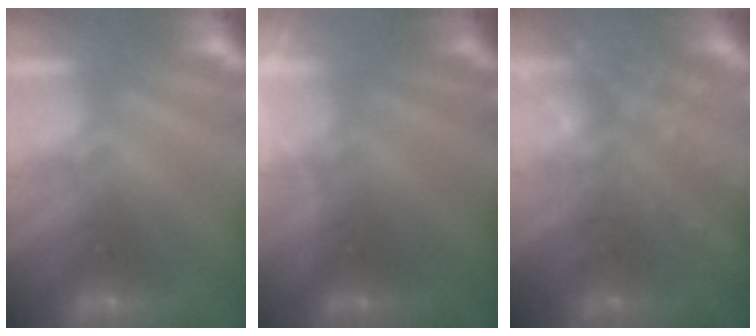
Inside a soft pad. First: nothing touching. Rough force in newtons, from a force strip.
{"total": 2.9}
{"total": 7.5}